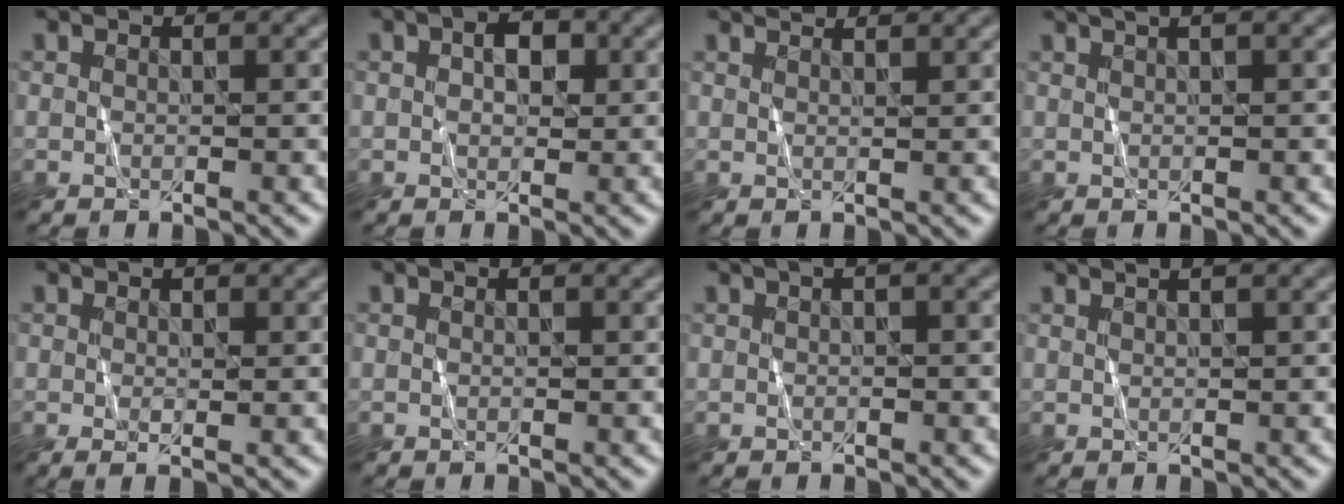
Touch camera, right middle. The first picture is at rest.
{"total": 2.2, "force": [0.2, 1.5, 1.6], "torque": [-0.023, 0.004, 0.002]}
{"total": 3.0, "force": [2.8, 0.7, 1.0], "torque": [-0.006, 0.010, 0.022]}
{"total": 2.7, "force": [1.9, 0.7, 1.8], "torque": [-0.016, 0.008, 0.020]}
{"total": 0.9, "force": [0.1, 0.1, 0.9], "torque": [-0.019, -0.002, 0.001]}
{"total": 0.0}
{"total": 2.3, "force": [1.1, 0.9, 1.8], "torque": [-0.017, 0.002, 0.006]}
{"total": 2.3, "force": [1.7, 0.8, 1.3], "torque": [-0.003, 0.010, 0.001]}